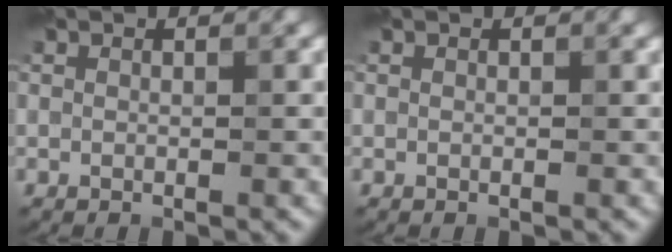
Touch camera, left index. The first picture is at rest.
{"total": 0.0}